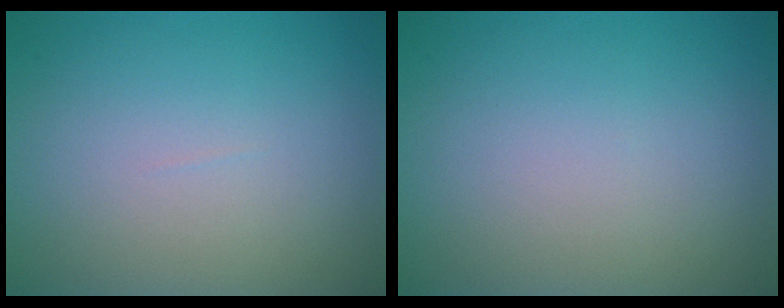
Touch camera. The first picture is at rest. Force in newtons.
{"total": 0.0}